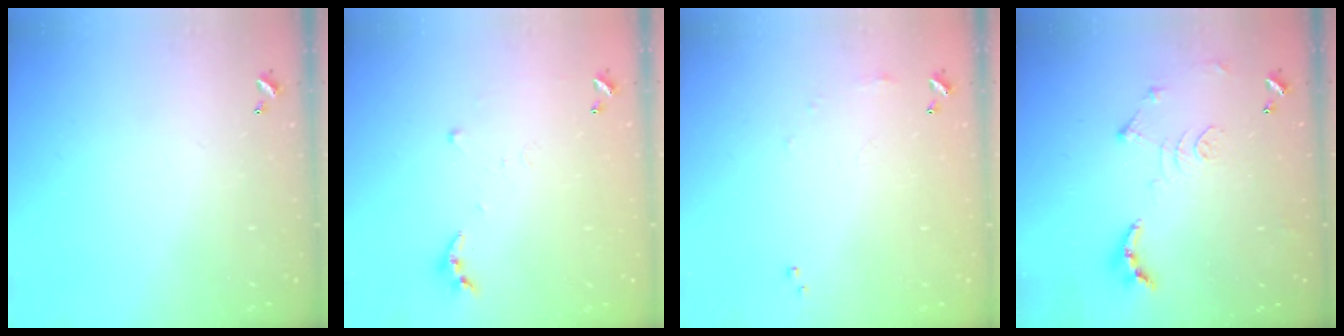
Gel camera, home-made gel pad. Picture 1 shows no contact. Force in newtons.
{"total": 3.8, "press": 3.8, "slide": 0.4}
{"total": 5.4, "press": 5.3, "slide": 0.6}
{"total": 12.0, "press": 11.9, "slide": 1.3}